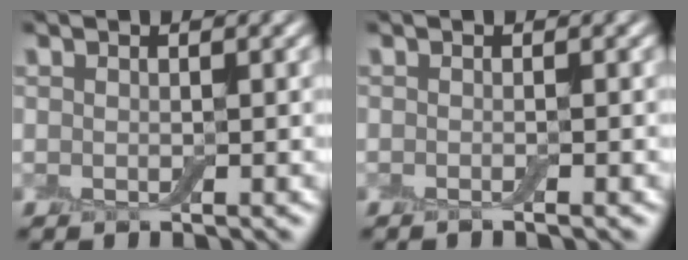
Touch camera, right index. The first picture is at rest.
{"total": 0.9, "force": [-0.4, 0.1, 0.8], "torque": [-0.007, -0.004, -0.010]}